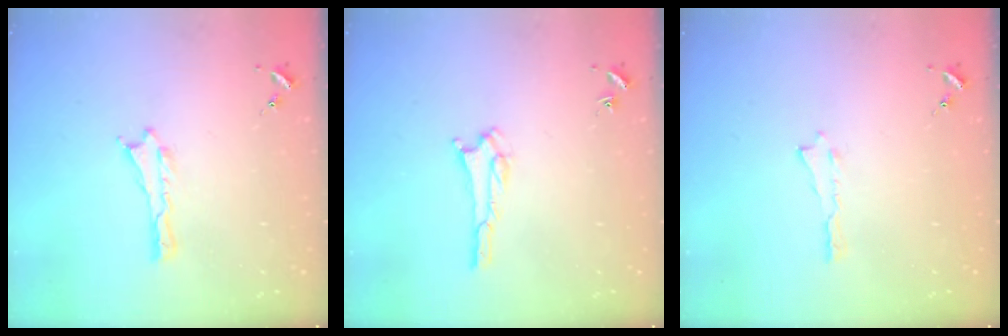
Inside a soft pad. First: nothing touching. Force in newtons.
{"total": 1.9, "press": 1.9, "slide": 0.2}
{"total": 0.0}